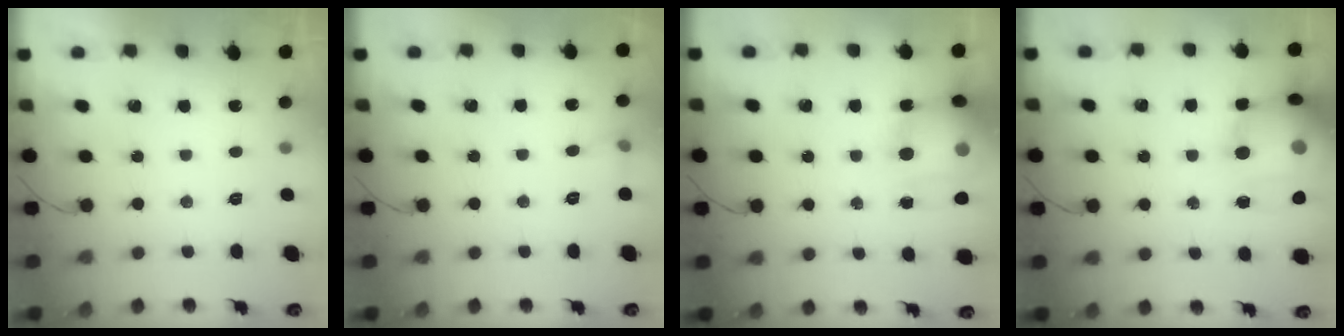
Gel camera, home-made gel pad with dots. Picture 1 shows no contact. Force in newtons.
{"total": 6.5, "press": 6.3, "slide": 1.6}
{"total": 16.5, "press": 16.1, "slide": 4.0}
{"total": 21.9, "press": 20.4, "slide": 7.9}